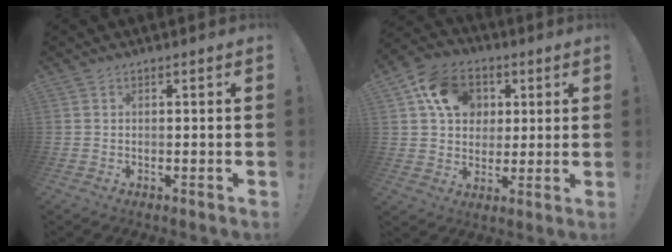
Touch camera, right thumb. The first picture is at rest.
{"total": 15.3, "force": [4.8, 12.3, 7.7], "torque": [-0.114, -0.002, 0.098]}